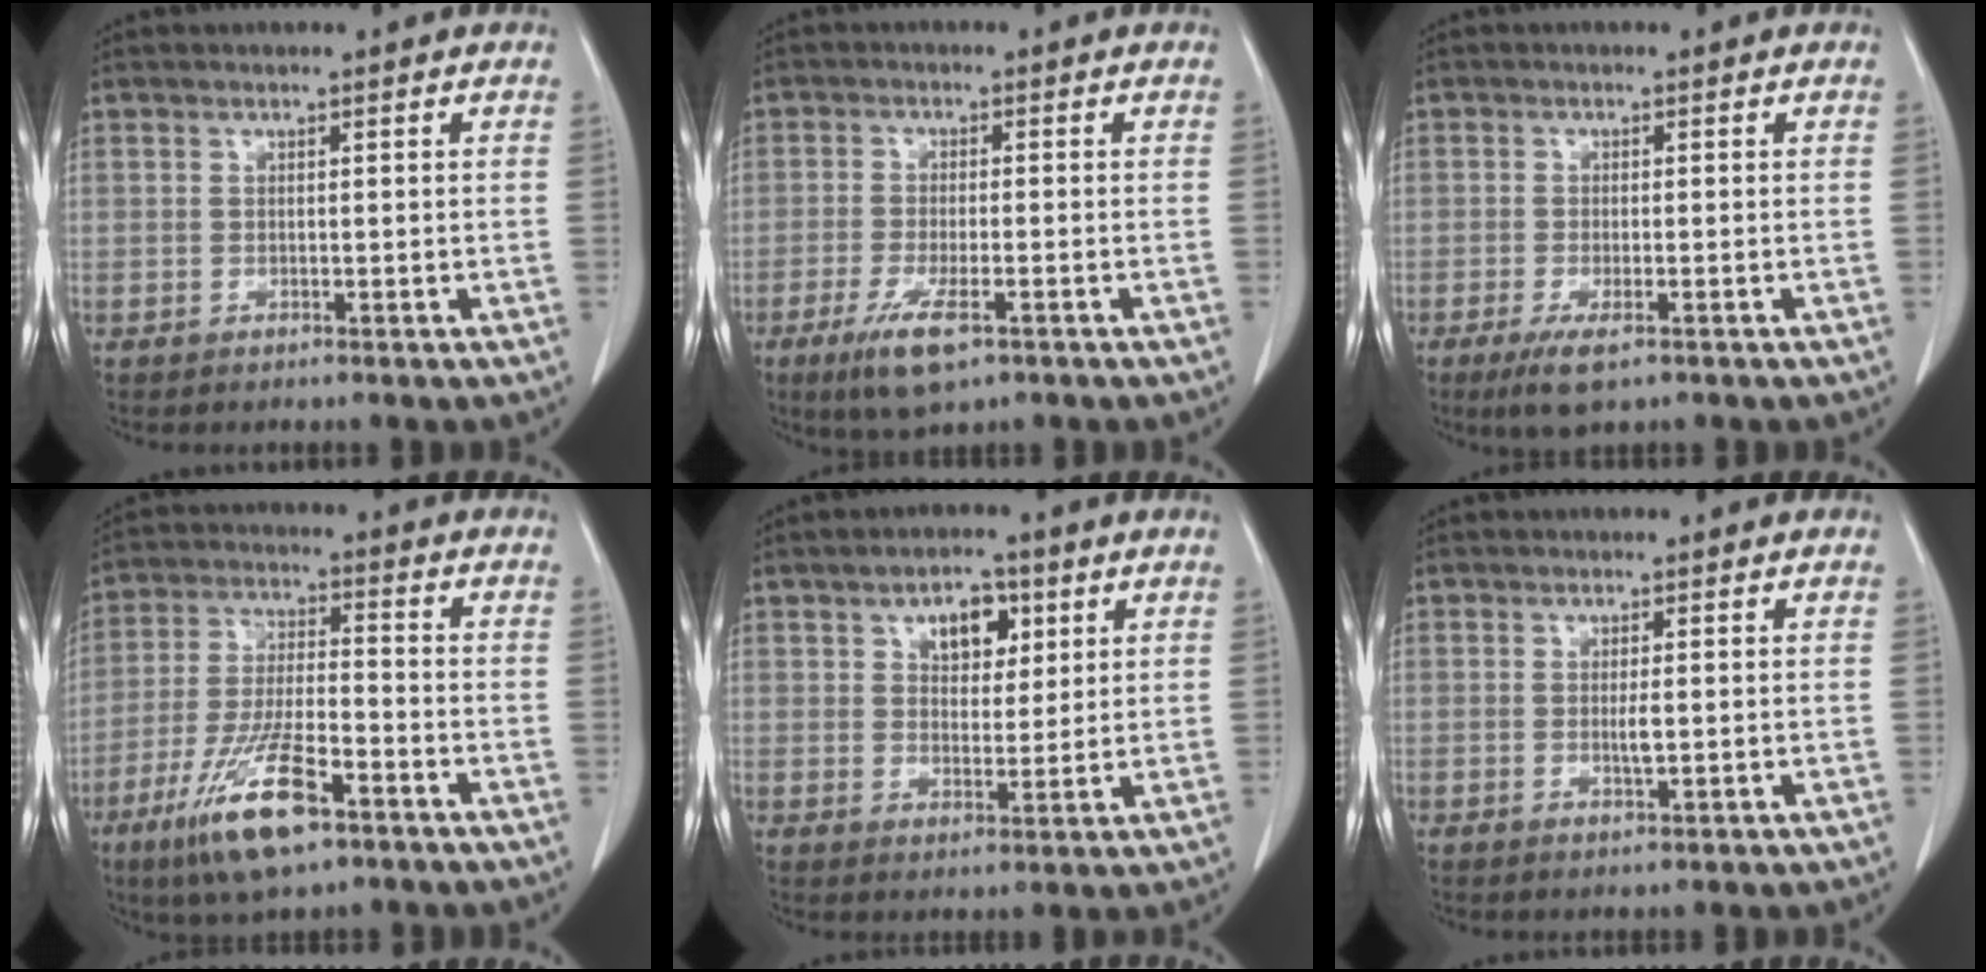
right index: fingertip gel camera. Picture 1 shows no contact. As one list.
[{"total": 7.0, "force": [-3.8, 1.8, 5.6], "torque": [-0.108, -0.015, -0.061]}, {"total": 4.6, "force": [-2.6, 1.2, 3.5], "torque": [-0.067, -0.010, -0.040]}, {"total": 13.1, "force": [-7.4, 2.9, 10.4], "torque": [-0.209, -0.020, -0.131]}, {"total": 6.3, "force": [2.8, 3.6, 4.3], "torque": [-0.066, 0.010, 0.046]}, {"total": 1.9, "force": [-0.1, 0.3, 1.8], "torque": [-0.036, -0.003, -0.002]}]